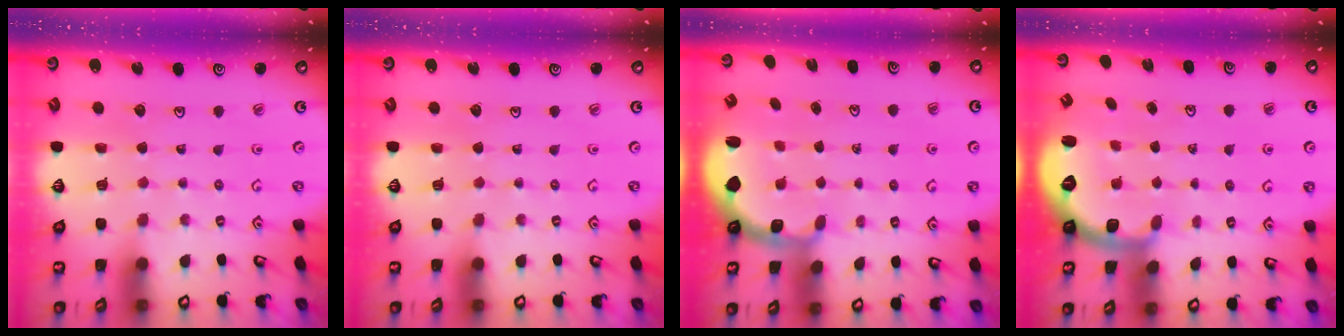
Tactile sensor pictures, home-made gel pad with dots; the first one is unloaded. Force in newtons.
{"total": 0.0}
{"total": 2.4, "press": 1.2, "slide": 2.1}
{"total": 2.1, "press": 1.9, "slide": 1.0}